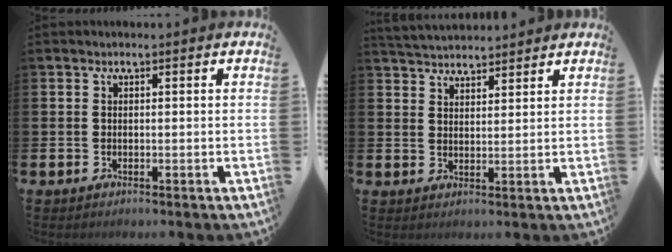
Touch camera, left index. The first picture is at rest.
{"total": 3.9, "force": [3.9, 0.7, -0.1], "torque": [-0.014, -0.016, 0.072]}